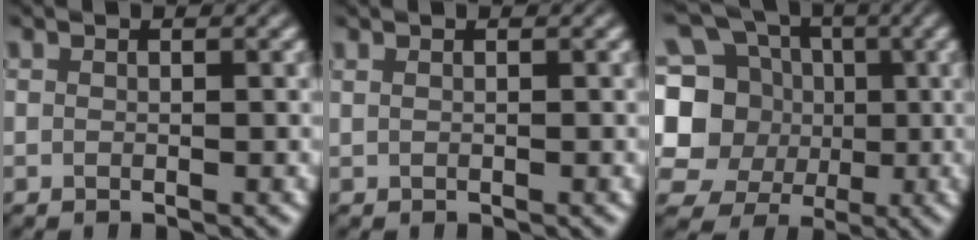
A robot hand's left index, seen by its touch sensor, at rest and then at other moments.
{"total": 0.0}
{"total": 10.4, "force": [0.0, 9.5, 4.2], "torque": [-0.135, 0.026, -0.003]}